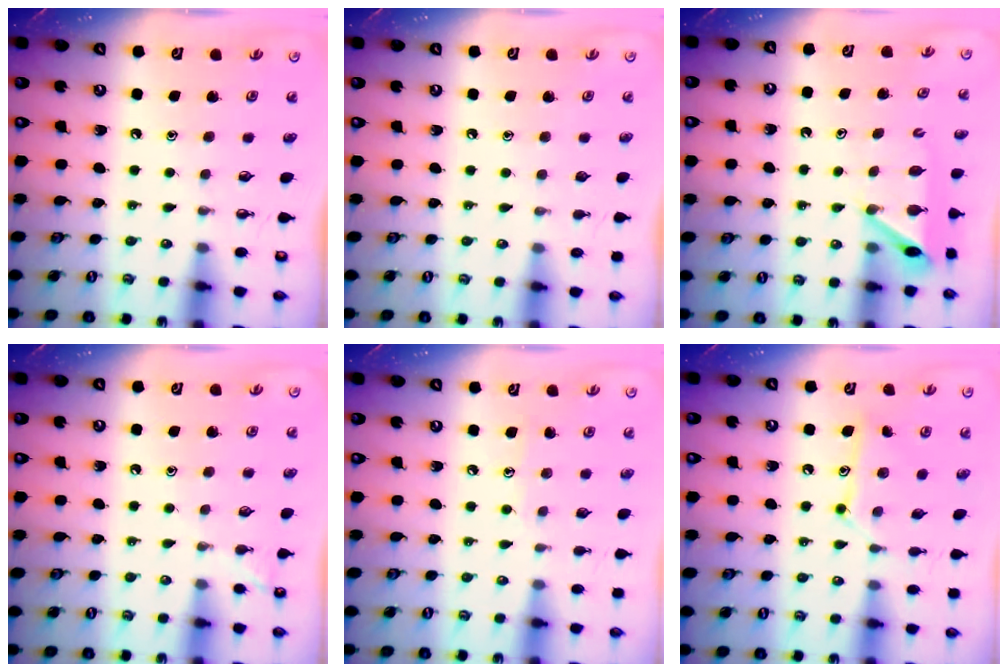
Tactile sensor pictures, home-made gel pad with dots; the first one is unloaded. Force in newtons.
{"total": 0.0}
{"total": 6.7, "press": 6.7, "slide": 0.4}
{"total": 3.0, "press": 3.0, "slide": 0.3}
{"total": 5.5, "press": 5.5, "slide": 0.6}
{"total": 10.6, "press": 10.6, "slide": 0.0}